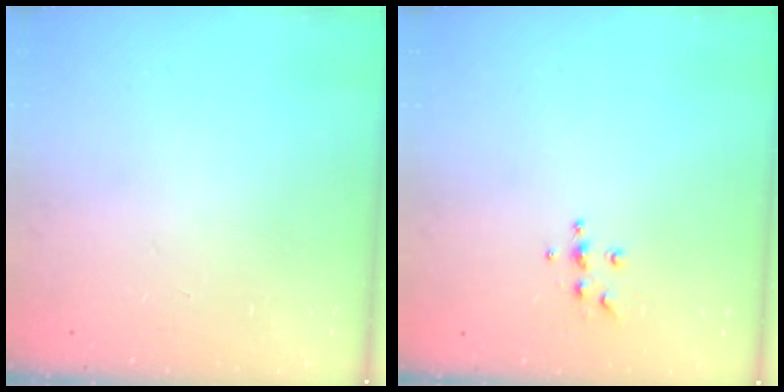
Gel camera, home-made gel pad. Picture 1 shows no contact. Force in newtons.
{"total": 5.0, "press": 5.0, "slide": 0.5}